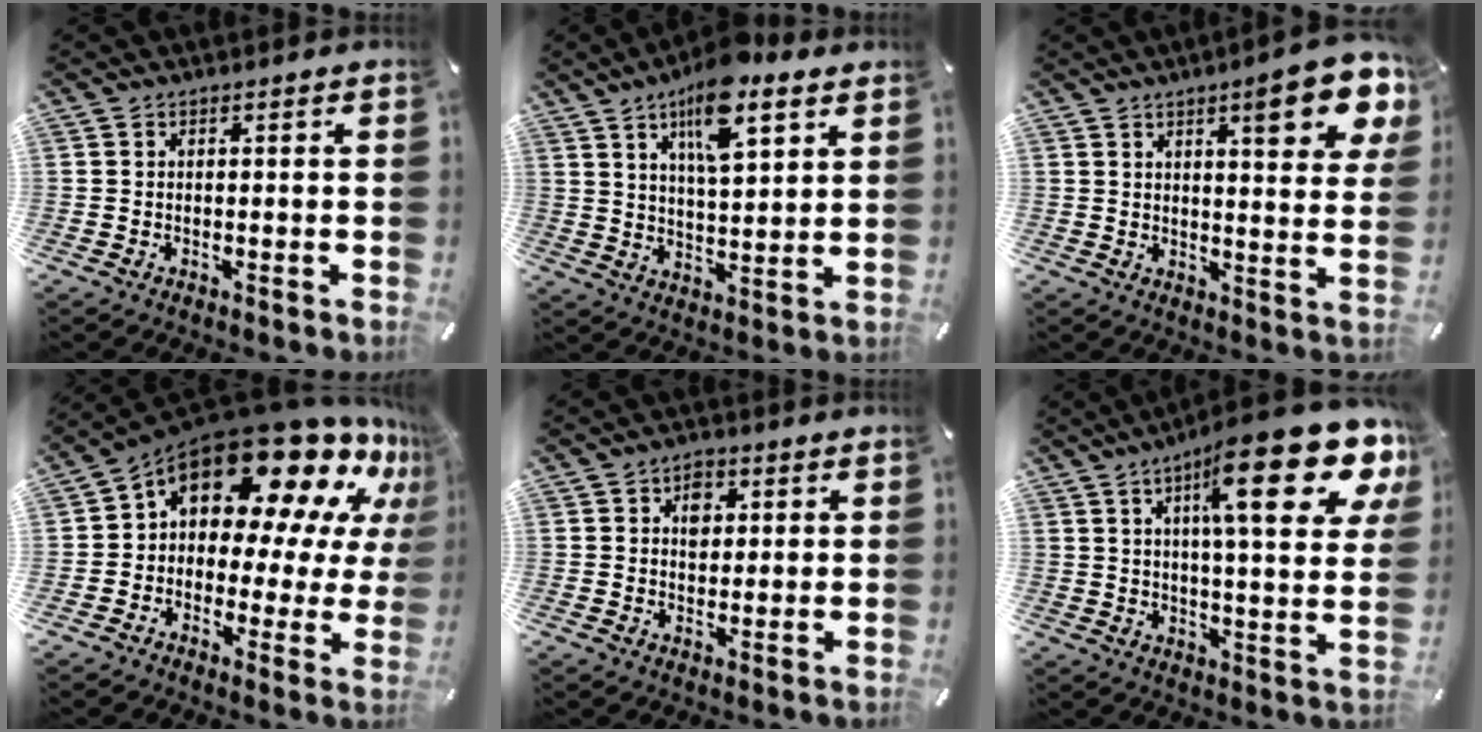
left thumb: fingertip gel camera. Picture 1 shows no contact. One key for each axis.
{"total": 13.5, "fx": 8.5, "fy": 4.7, "fz": 9.3, "tx": -0.149, "ty": -0.032, "tz": 0.144}
{"total": 13.2, "fx": 7.4, "fy": 3.9, "fz": 10.2, "tx": -0.133, "ty": -0.036, "tz": 0.116}
{"total": 20.1, "fx": 12.6, "fy": 10.4, "fz": 11.7, "tx": -0.182, "ty": -0.106, "tz": 0.213}
{"total": 4.5, "fx": 1.3, "fy": 3.6, "fz": 2.5, "tx": -0.023, "ty": -0.004, "tz": 0.015}
{"total": 23.0, "fx": 11.6, "fy": 7.3, "fz": 18.4, "tx": -0.265, "ty": -0.057, "tz": 0.174}